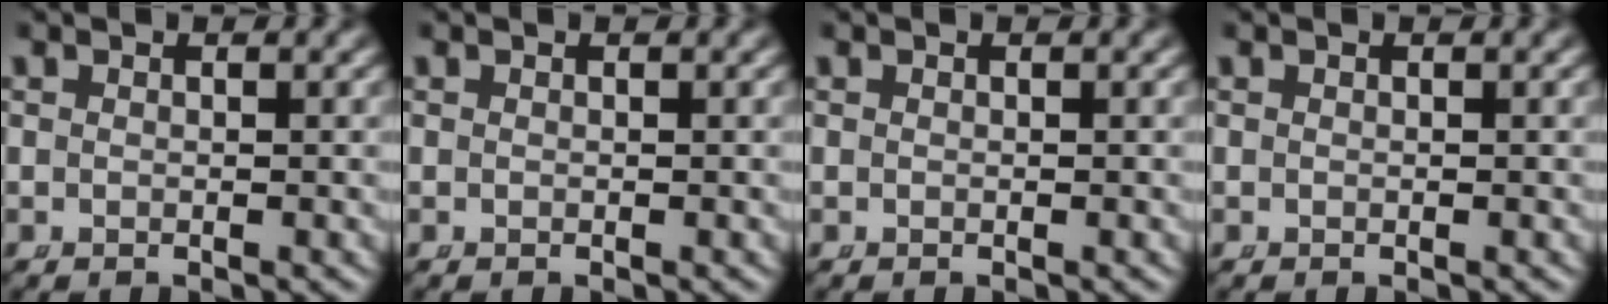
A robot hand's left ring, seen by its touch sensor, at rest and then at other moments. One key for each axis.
{"total": 0.0}
{"total": 0.0}
{"total": 0.0}